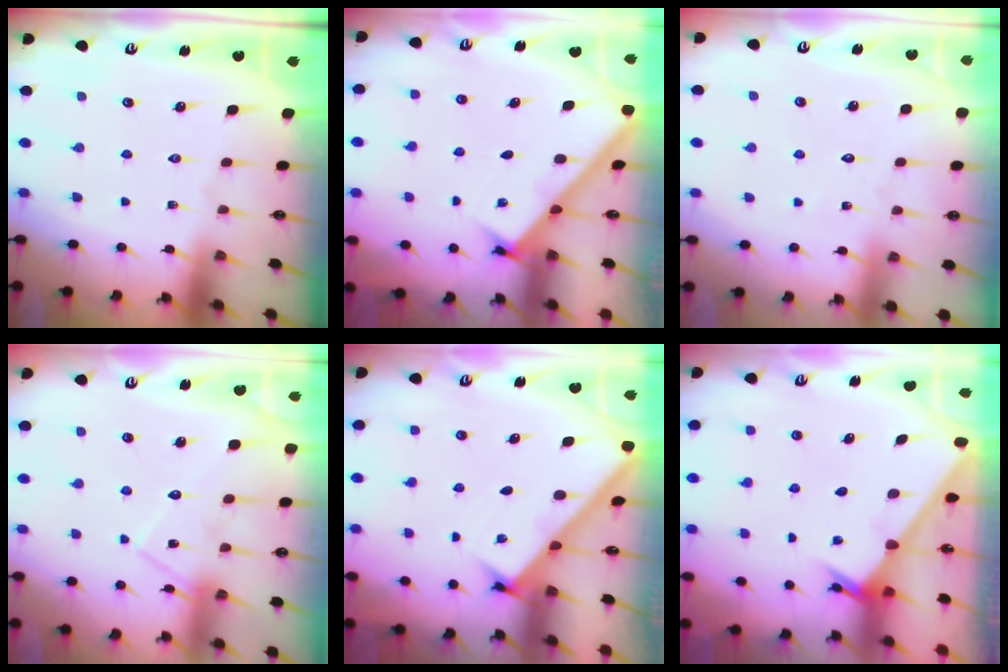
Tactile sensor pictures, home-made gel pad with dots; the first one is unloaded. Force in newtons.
{"total": 2.3, "press": 2.3, "slide": 0.3}
{"total": 2.9, "press": 2.9, "slide": 0.3}
{"total": 12.4, "press": 12.4, "slide": 1.0}
{"total": 2.5, "press": 2.5, "slide": 0.3}
{"total": 2.3, "press": 2.3, "slide": 0.2}